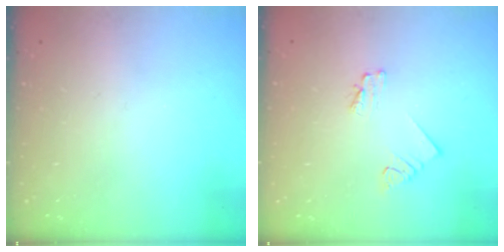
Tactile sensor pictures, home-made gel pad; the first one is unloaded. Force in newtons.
{"total": 1.6, "press": 1.5, "slide": 0.2}